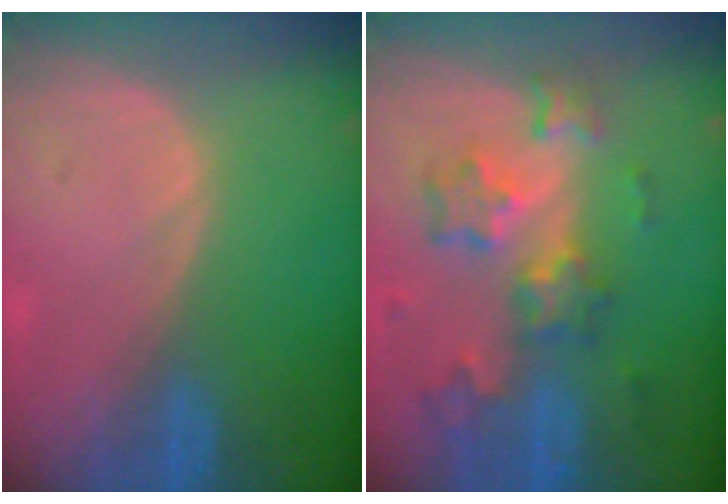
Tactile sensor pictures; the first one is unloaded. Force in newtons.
{"total": 8.7, "press": 7.7, "slide": 4.1}